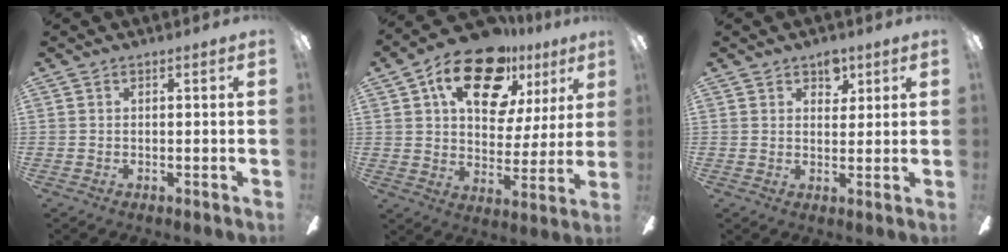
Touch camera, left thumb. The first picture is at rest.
{"total": 20.0, "force": [11.6, 10.5, 12.4], "torque": [-0.191, -0.057, 0.199]}
{"total": 4.9, "force": [3.3, 3.0, 2.1], "torque": [-0.009, -0.013, 0.053]}